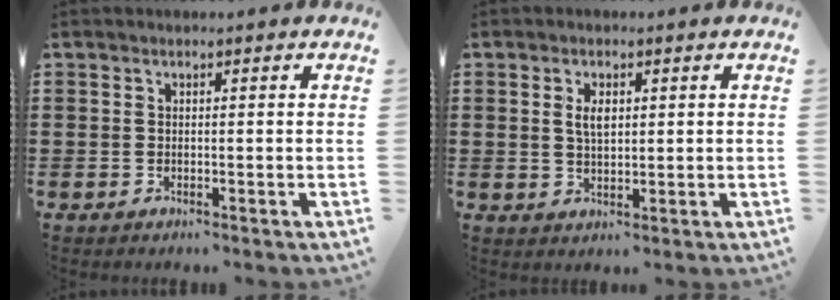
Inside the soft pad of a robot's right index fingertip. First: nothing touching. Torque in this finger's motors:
{"motor_torque": [0.16, 0.15, 0.06, 0.07]}